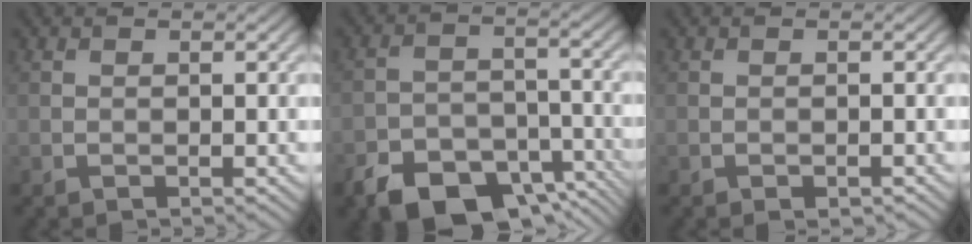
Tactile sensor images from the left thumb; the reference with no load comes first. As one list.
[{"total": 10.7, "force": [-7.4, 5.6, 5.4], "torque": [-0.090, -0.020, -0.126]}, {"total": 0.8, "force": [-0.6, 0.3, 0.5], "torque": [-0.006, -0.002, -0.008]}]